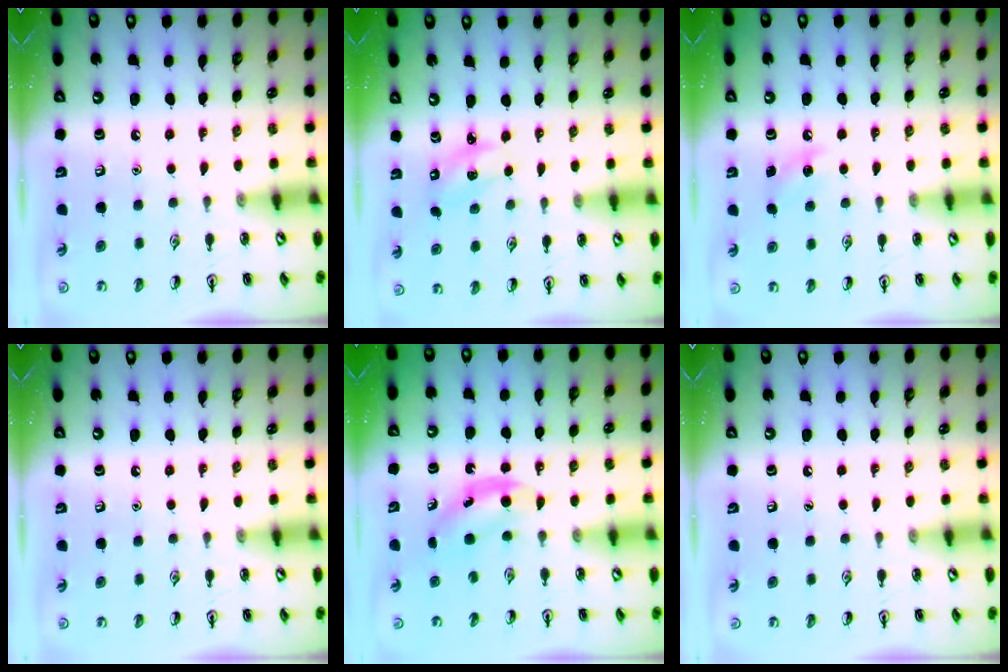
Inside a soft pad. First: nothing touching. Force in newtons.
{"total": 2.4, "press": 2.3, "slide": 0.5}
{"total": 4.8, "press": 4.5, "slide": 1.6}
{"total": 0.0}
{"total": 4.1, "press": 4.1, "slide": 0.6}
{"total": 0.0}